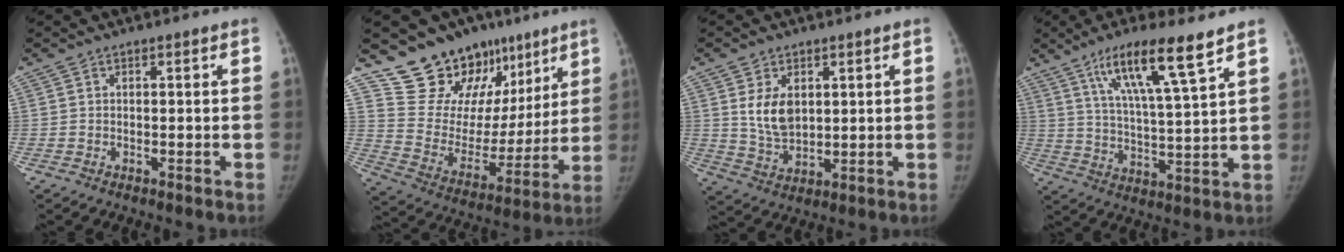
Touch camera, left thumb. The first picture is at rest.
{"total": 20.6, "force": [14.5, 12.8, 7.2], "torque": [-0.051, -0.069, 0.232]}
{"total": 7.6, "force": [2.3, 5.0, 5.2], "torque": [-0.073, -0.019, 0.054]}
{"total": 13.8, "force": [8.4, 1.4, 10.9], "torque": [-0.191, -0.036, 0.152]}